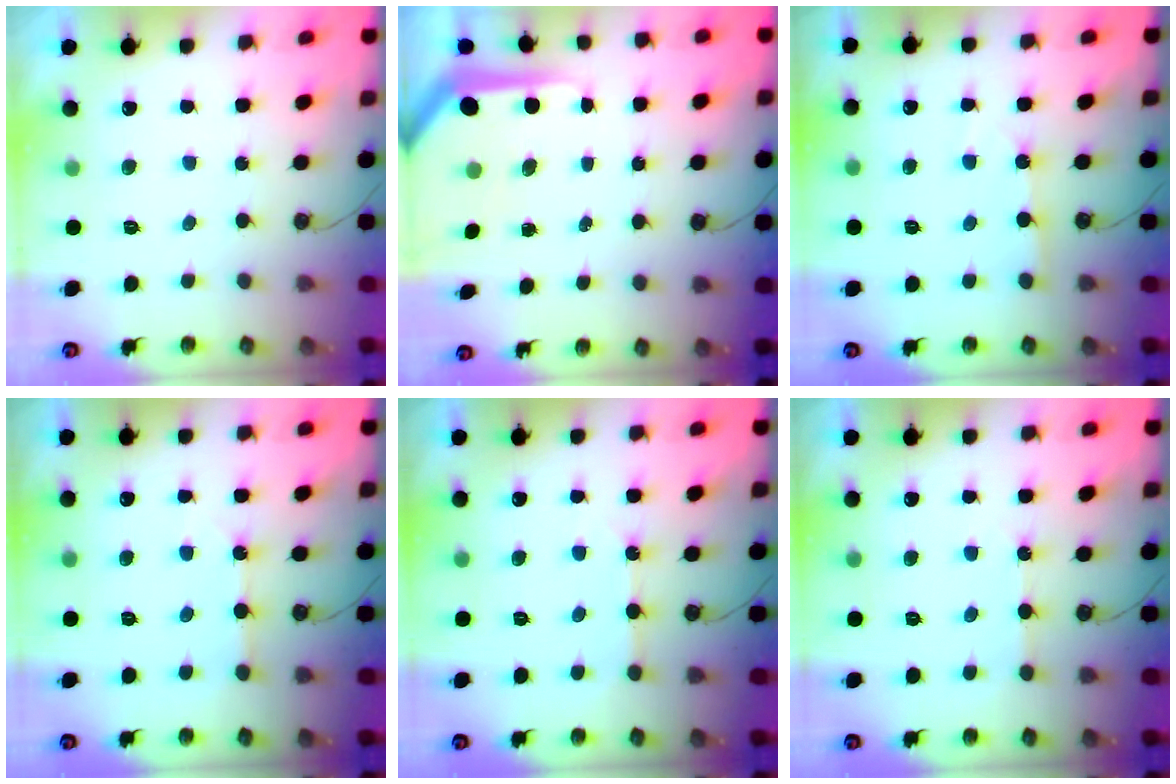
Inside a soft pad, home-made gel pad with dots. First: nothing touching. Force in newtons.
{"total": 5.5, "press": 5.5, "slide": 0.7}
{"total": 2.2, "press": 2.2, "slide": 0.3}
{"total": 2.1, "press": 2.1, "slide": 0.3}
{"total": 2.2, "press": 2.2, "slide": 0.3}
{"total": 3.2, "press": 3.2, "slide": 0.5}